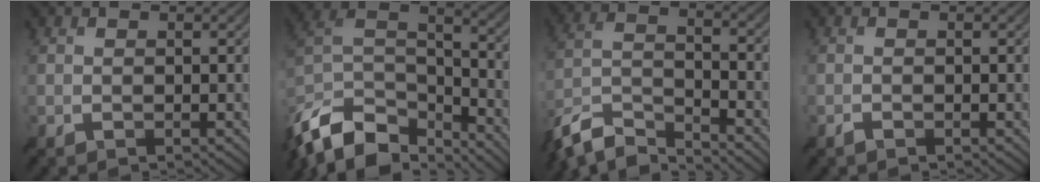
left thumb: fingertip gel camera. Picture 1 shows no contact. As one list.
[{"total": 14.2, "force": [-10.9, 6.6, 6.3], "torque": [-0.180, -0.003, -0.190]}, {"total": 9.8, "force": [-8.4, 2.3, 4.4], "torque": [-0.094, -0.009, -0.170]}, {"total": 0.7, "force": [-0.7, 0.2, 0.1], "torque": [-0.001, 0.000, -0.012]}]